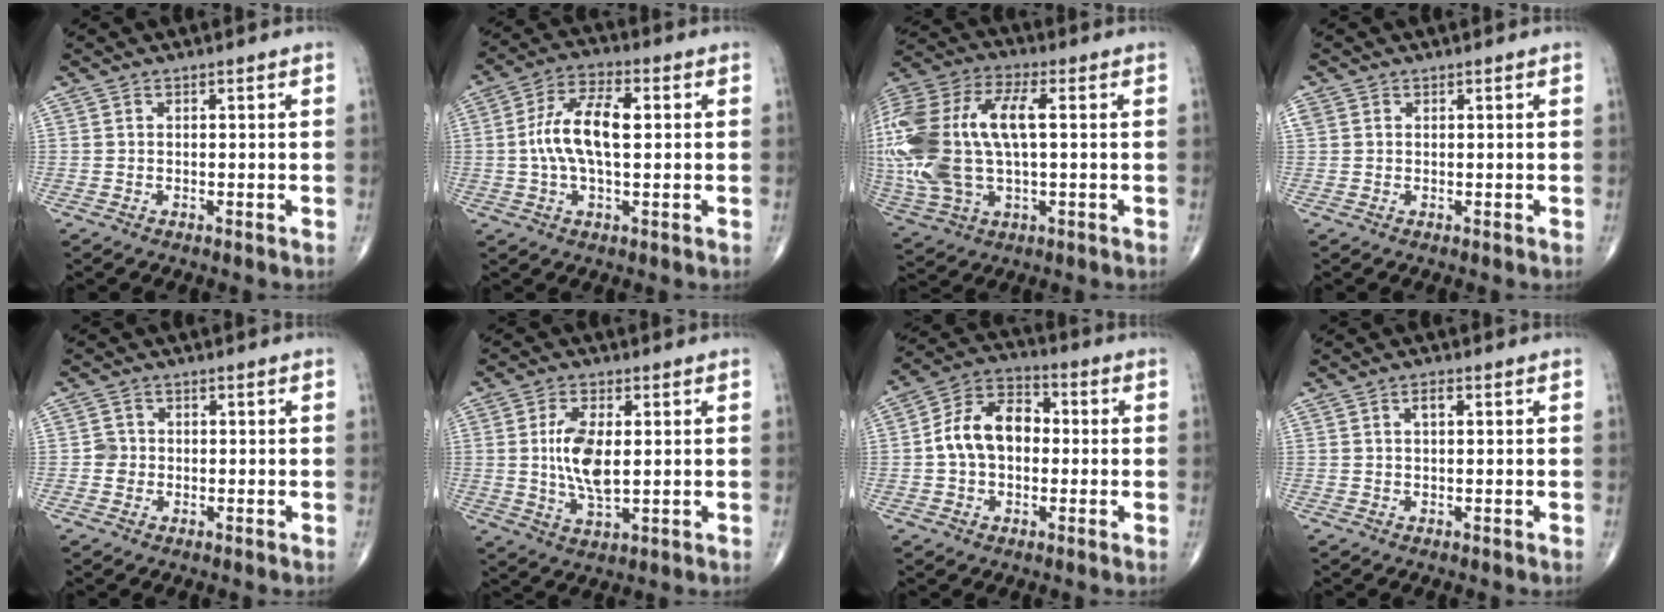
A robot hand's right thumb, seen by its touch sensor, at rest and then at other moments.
{"total": 11.1, "force": [0.8, 5.1, 9.8], "torque": [-0.193, 0.021, 0.009]}
{"total": 25.5, "force": [2.0, 12.8, 22.0], "torque": [-0.529, 0.022, 0.041]}
{"total": 1.8, "force": [0.6, 1.6, 0.7], "torque": [-0.018, 0.010, 0.015]}
{"total": 2.1, "force": [-0.3, 2.1, 0.5], "torque": [0.007, 0.008, -0.009]}
{"total": 8.9, "force": [0.7, 4.0, 7.9], "torque": [-0.155, -0.012, 0.015]}
{"total": 11.6, "force": [0.0, 8.0, 8.4], "torque": [-0.135, 0.033, -0.011]}
{"total": 1.8, "force": [0.5, 0.7, 1.5], "torque": [-0.028, 0.003, 0.008]}